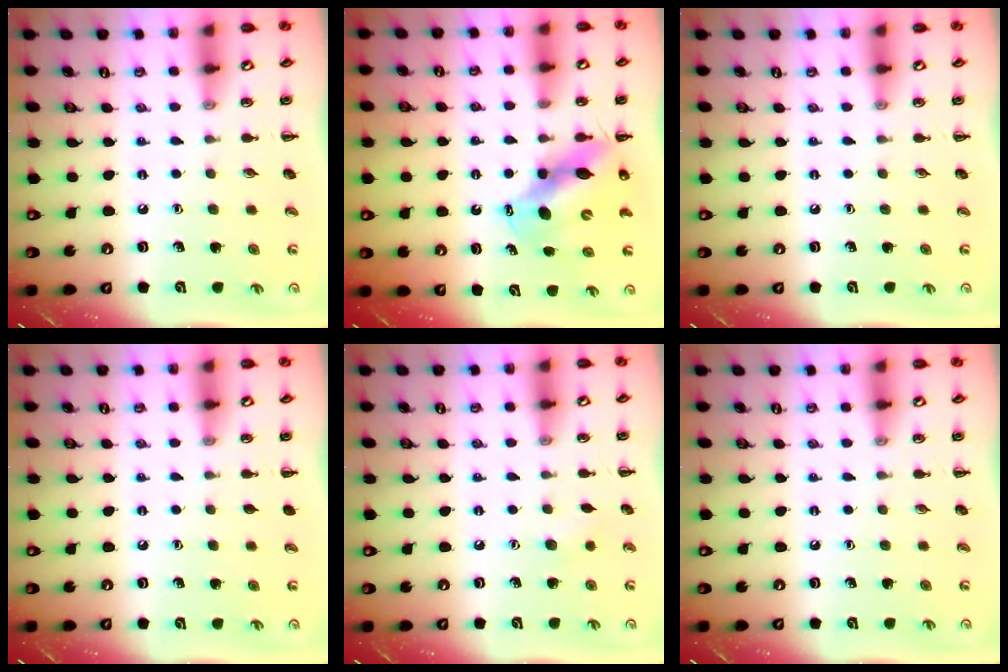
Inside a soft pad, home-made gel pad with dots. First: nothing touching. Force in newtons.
{"total": 10.5, "press": 10.1, "slide": 2.8}
{"total": 0.0}
{"total": 0.0}
{"total": 5.0, "press": 4.9, "slide": 1.0}
{"total": 0.0}